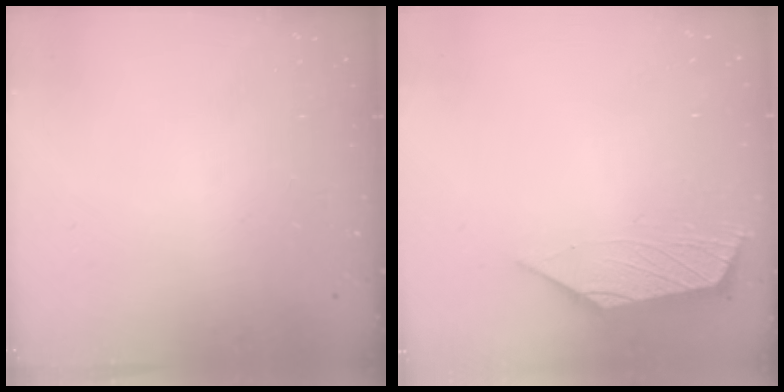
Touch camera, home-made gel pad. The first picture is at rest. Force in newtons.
{"total": 2.9, "press": 2.8, "slide": 0.5}